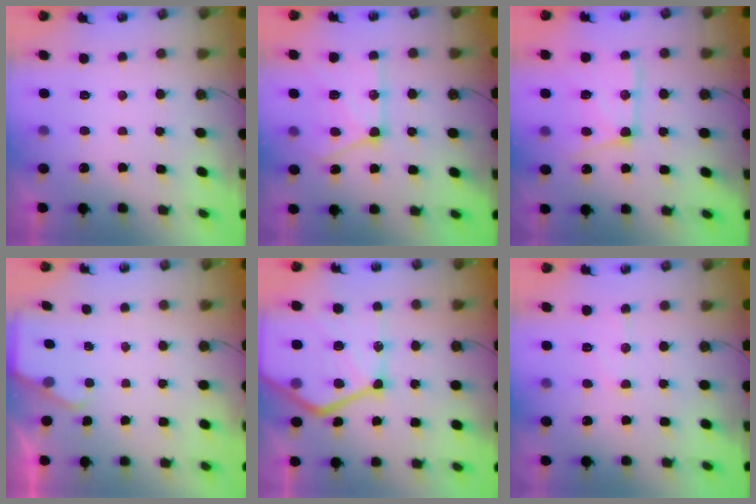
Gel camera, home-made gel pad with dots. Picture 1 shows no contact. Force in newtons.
{"total": 15.2, "press": 15.2, "slide": 0.9}
{"total": 15.9, "press": 15.8, "slide": 1.7}
{"total": 1.7, "press": 1.7, "slide": 0.3}
{"total": 26.9, "press": 26.8, "slide": 2.9}
{"total": 8.0, "press": 8.0, "slide": 0.7}